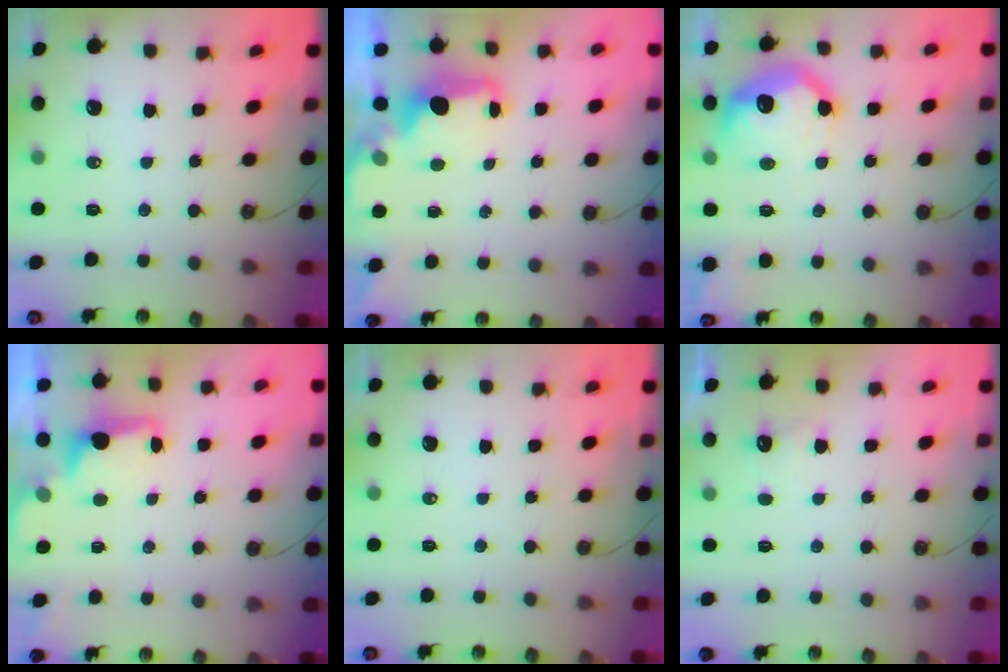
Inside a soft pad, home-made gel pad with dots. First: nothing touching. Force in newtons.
{"total": 2.0, "press": 1.8, "slide": 0.8}
{"total": 11.9, "press": 11.9, "slide": 0.8}
{"total": 2.5, "press": 2.4, "slide": 0.6}
{"total": 0.0}
{"total": 4.6, "press": 4.5, "slide": 1.1}